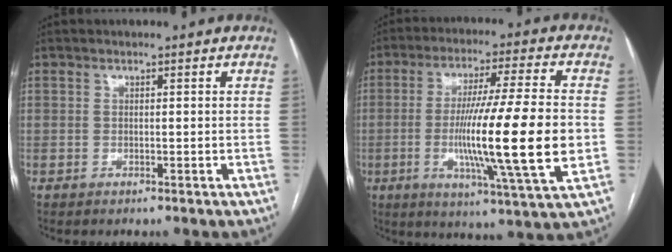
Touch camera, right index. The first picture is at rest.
{"total": 18.8, "force": [-2.4, -0.3, 18.7], "torque": [-0.314, -0.015, -0.045]}